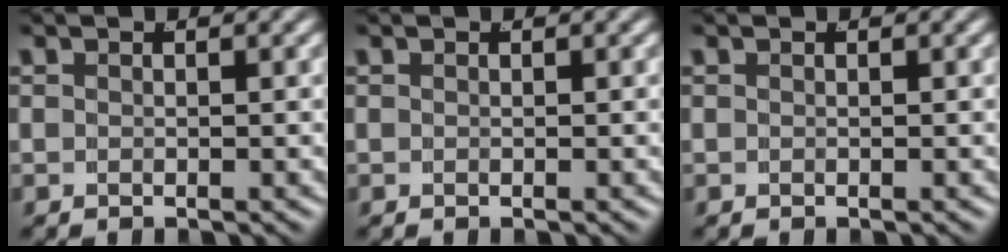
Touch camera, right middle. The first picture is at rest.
{"total": 0.0}
{"total": 0.0}